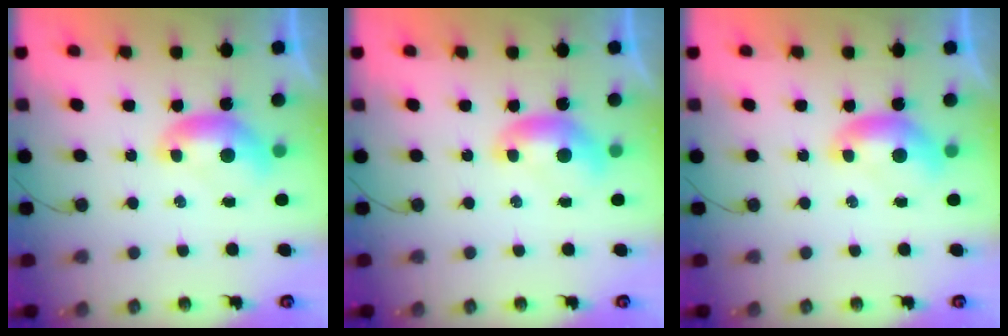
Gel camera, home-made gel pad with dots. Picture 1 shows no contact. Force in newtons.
{"total": 0.0}
{"total": 0.0}